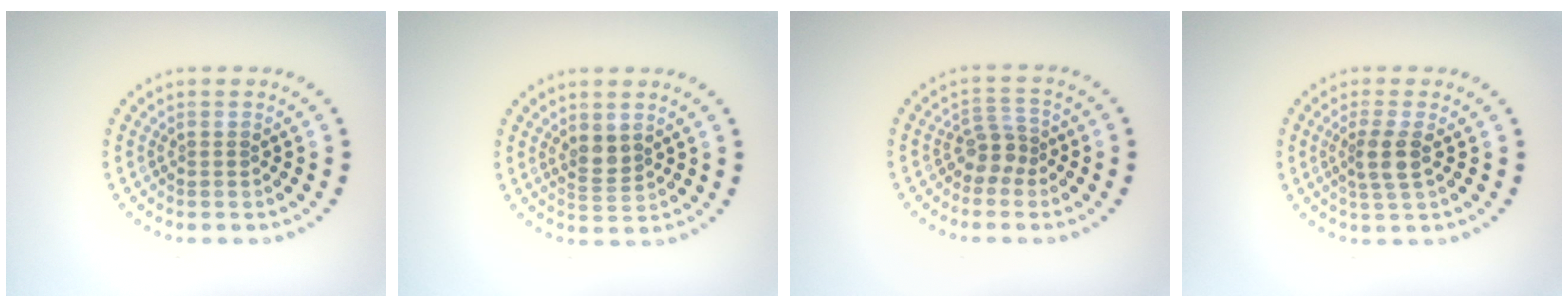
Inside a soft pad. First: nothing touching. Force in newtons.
{"total": 1.9, "press": 1.7, "slide": 0.9}
{"total": 2.2, "press": 1.7, "slide": 1.4}
{"total": 2.3, "press": 2.0, "slide": 1.2}